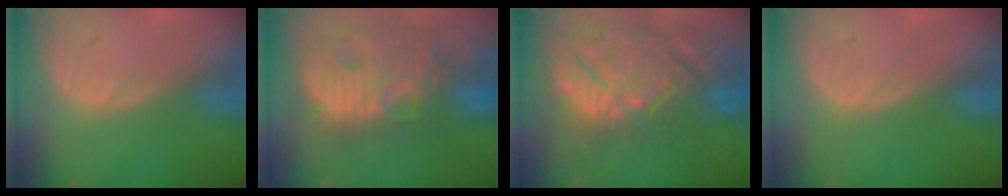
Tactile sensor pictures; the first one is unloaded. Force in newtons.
{"total": 14.5, "press": 12.5, "slide": 7.3}
{"total": 15.0, "press": 12.9, "slide": 7.7}
{"total": 0.0}